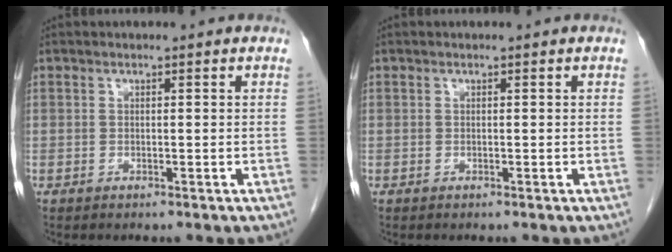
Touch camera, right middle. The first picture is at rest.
{"total": 0.0}